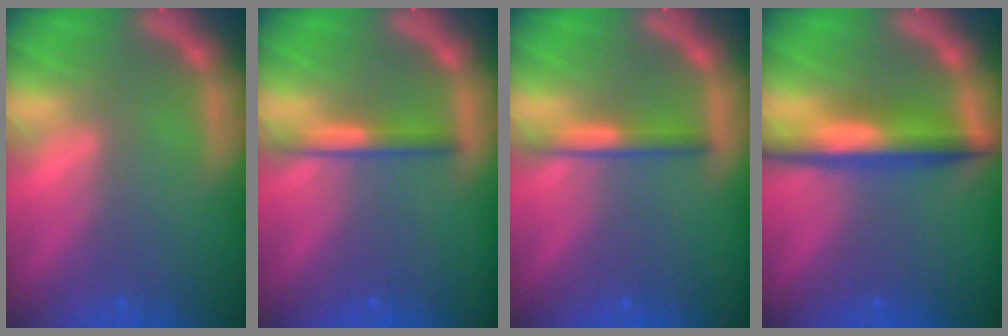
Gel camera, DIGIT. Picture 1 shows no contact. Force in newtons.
{"total": 2.4}
{"total": 2.4}
{"total": 5.5}